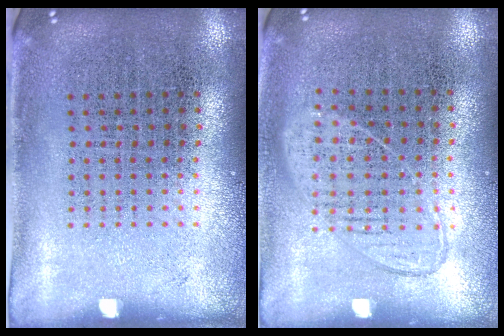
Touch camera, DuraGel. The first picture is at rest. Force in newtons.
{"total": 0.9, "press": 0.8, "slide": 0.4}